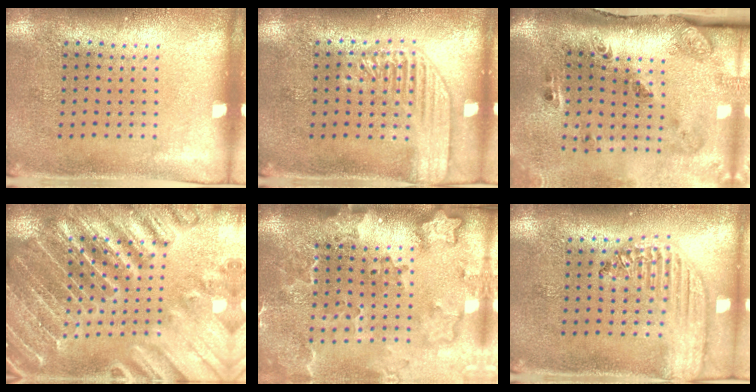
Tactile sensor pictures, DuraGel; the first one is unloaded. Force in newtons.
{"total": 1.8, "press": 1.8, "slide": 0.4}
{"total": 3.4, "press": 2.1, "slide": 2.7}
{"total": 4.1, "press": 3.9, "slide": 1.4}
{"total": 3.0, "press": 2.3, "slide": 1.9}
{"total": 2.1, "press": 1.9, "slide": 1.0}